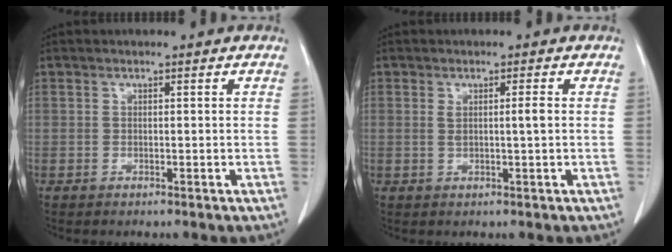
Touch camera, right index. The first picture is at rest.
{"total": 1.8, "force": [0.4, -0.1, 1.8], "torque": [-0.027, 0.002, 0.010]}